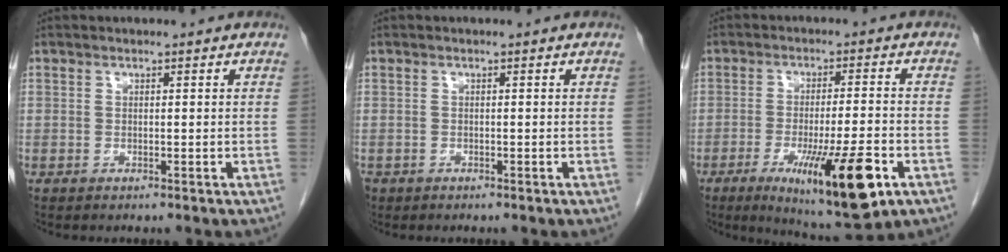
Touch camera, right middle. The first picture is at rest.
{"total": 1.0, "force": [-0.6, 0.8, 0.2], "torque": [-0.012, 0.002, -0.008]}
{"total": 14.5, "force": [-6.2, 1.6, 13.0], "torque": [-0.198, -0.032, -0.088]}